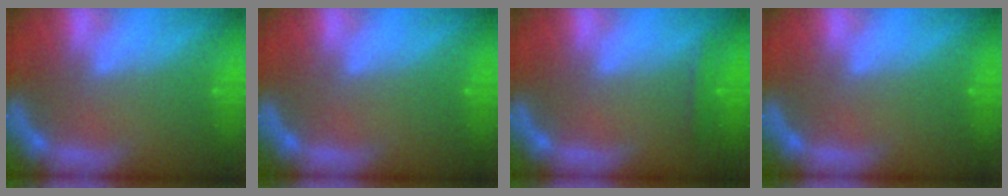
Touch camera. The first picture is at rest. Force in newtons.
{"total": 0.0}
{"total": 1.4}
{"total": 0.0}